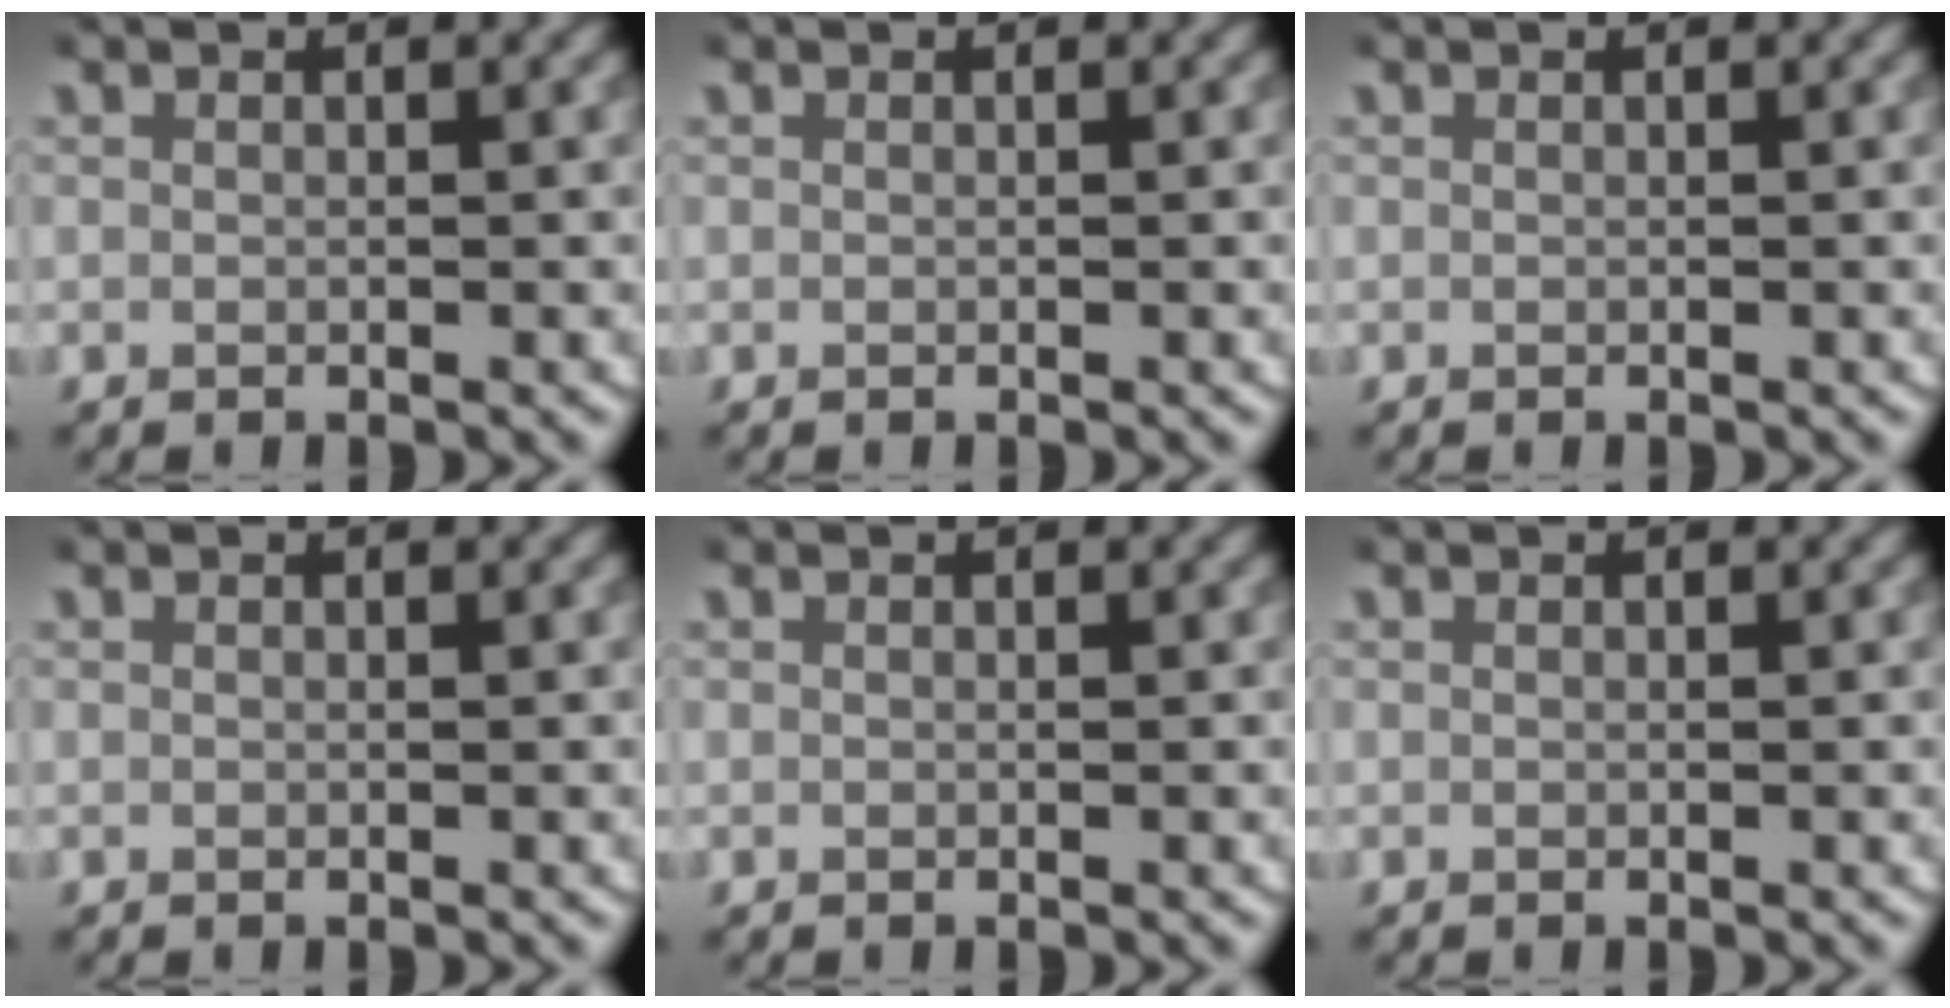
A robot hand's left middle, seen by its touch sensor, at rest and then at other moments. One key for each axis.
{"total": 0.0}
{"total": 0.0}
{"total": 0.0}
{"total": 0.0}
{"total": 0.0}